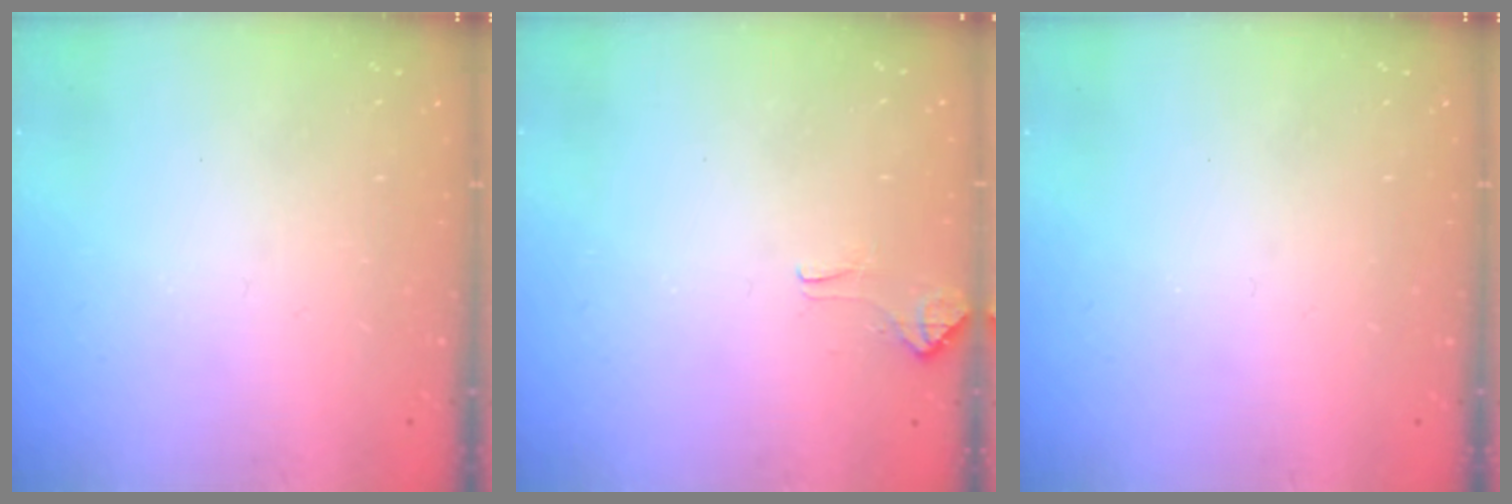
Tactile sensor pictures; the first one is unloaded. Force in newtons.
{"total": 4.3, "press": 4.3, "slide": 0.4}
{"total": 0.0}